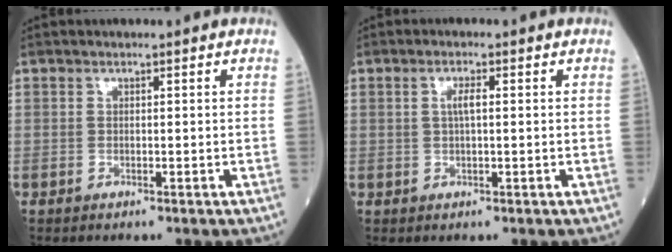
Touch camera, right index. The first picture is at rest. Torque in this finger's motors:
{"motor_torque": [0.05, 0.05, 0.02, 0.01]}